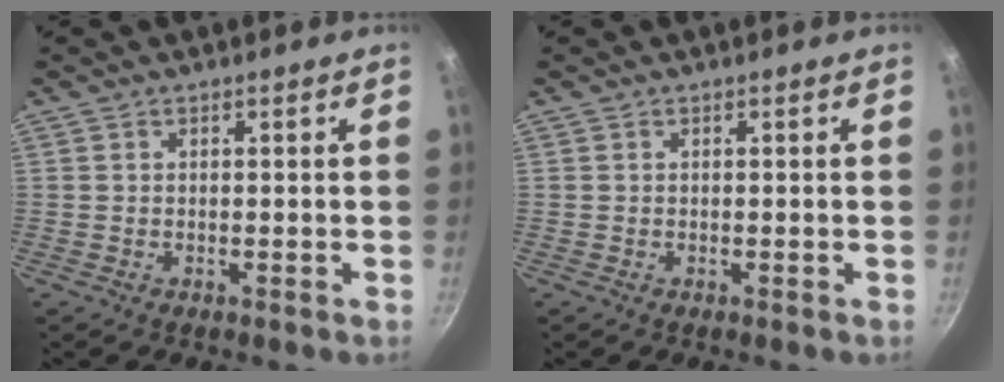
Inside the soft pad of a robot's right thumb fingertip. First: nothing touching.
{"total": 0.0}